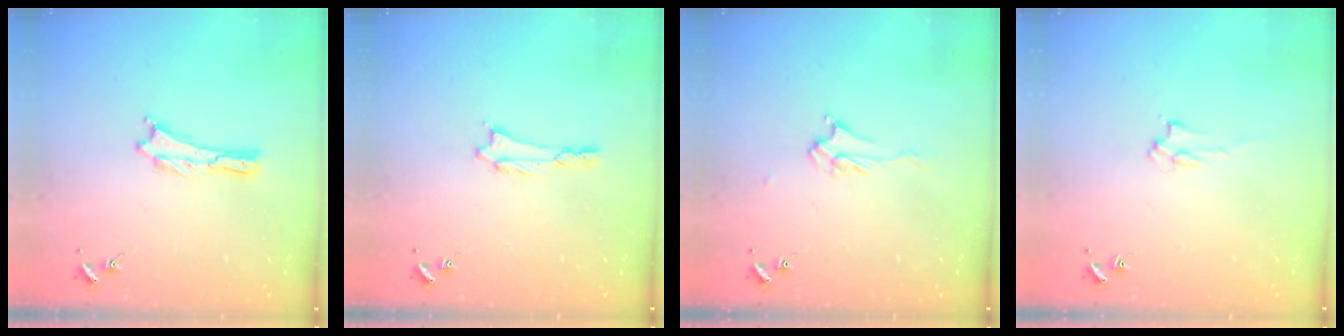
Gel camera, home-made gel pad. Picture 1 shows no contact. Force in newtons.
{"total": 0.8, "press": 0.8, "slide": 0.1}
{"total": 2.5, "press": 2.4, "slide": 0.4}
{"total": 1.6, "press": 1.6, "slide": 0.2}